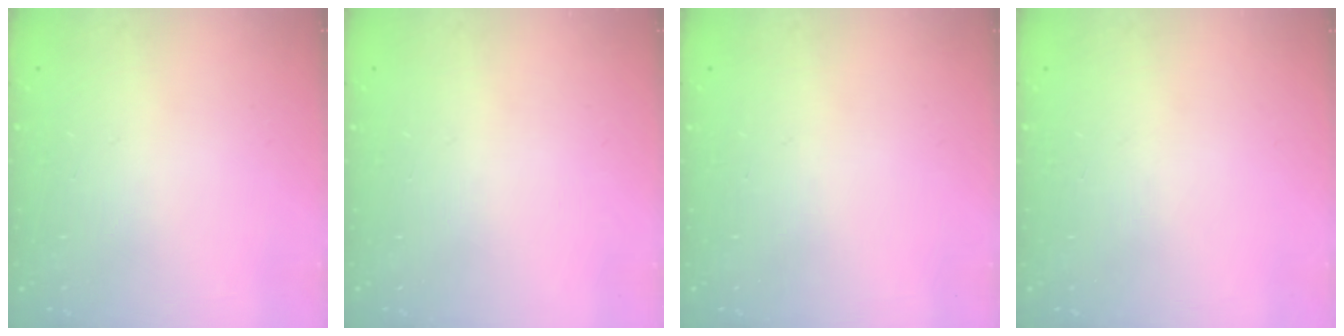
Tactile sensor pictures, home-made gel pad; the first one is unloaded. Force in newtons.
{"total": 0.0}
{"total": 0.0}
{"total": 0.0}